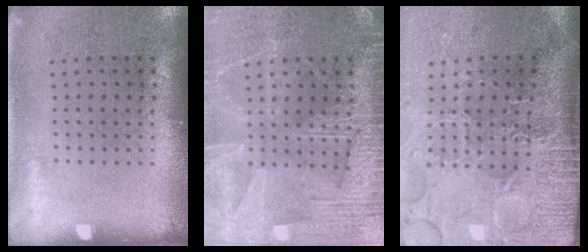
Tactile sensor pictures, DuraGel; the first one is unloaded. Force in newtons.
{"total": 3.6, "press": 3.6, "slide": 0.5}
{"total": 4.9, "press": 4.0, "slide": 2.9}